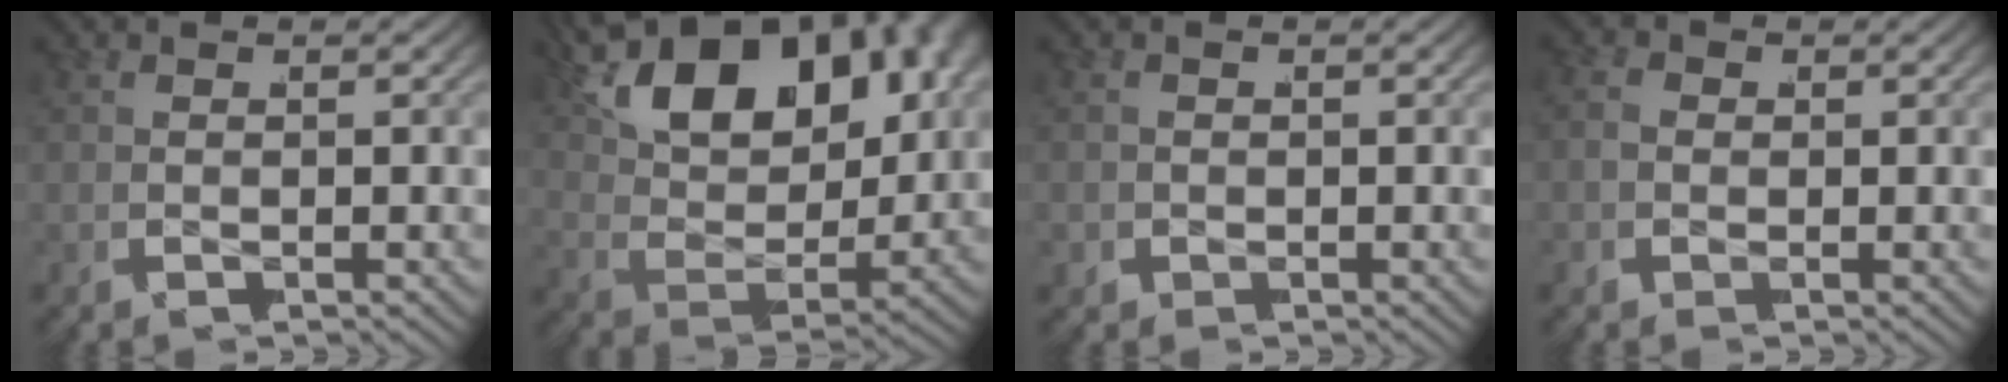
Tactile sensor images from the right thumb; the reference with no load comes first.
{"total": 15.2, "force": [3.9, 9.6, 11.2], "torque": [-0.219, 0.006, 0.053]}
{"total": 0.8, "force": [-0.3, 0.8, 0.1], "torque": [-0.001, -0.003, -0.003]}
{"total": 1.5, "force": [-0.2, 1.4, 0.6], "torque": [-0.016, -0.005, -0.006]}